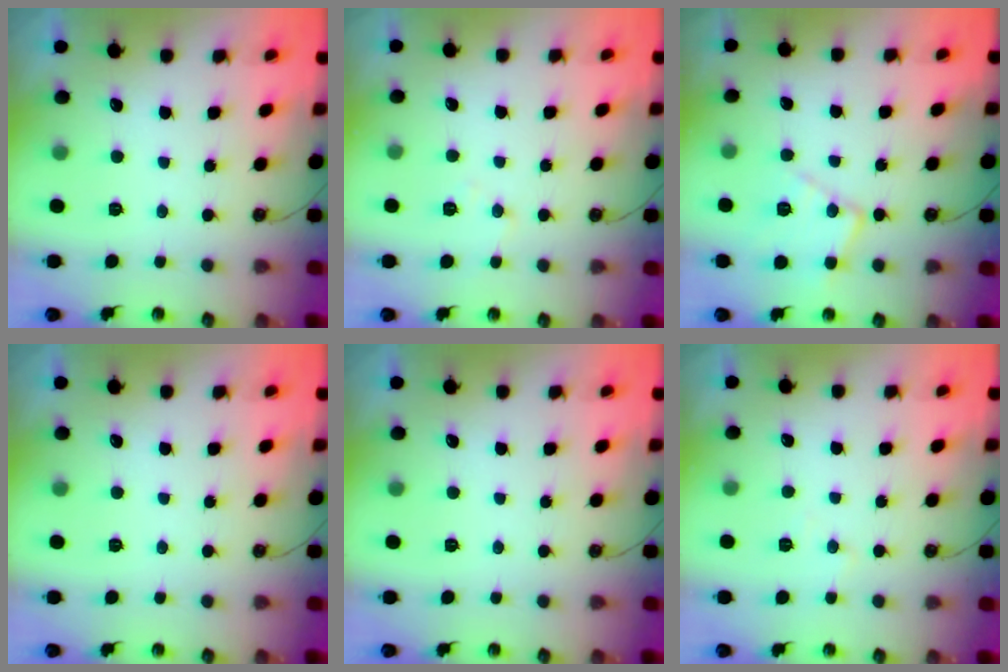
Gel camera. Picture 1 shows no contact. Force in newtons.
{"total": 8.1, "press": 8.1, "slide": 0.9}
{"total": 13.2, "press": 13.1, "slide": 1.0}
{"total": 0.0}
{"total": 0.0}
{"total": 5.4, "press": 5.3, "slide": 0.9}